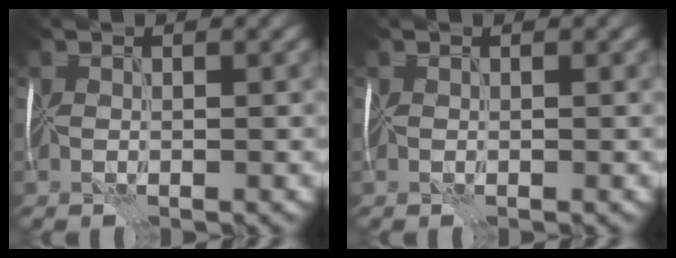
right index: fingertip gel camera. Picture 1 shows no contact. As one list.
[{"total": 0.0}]